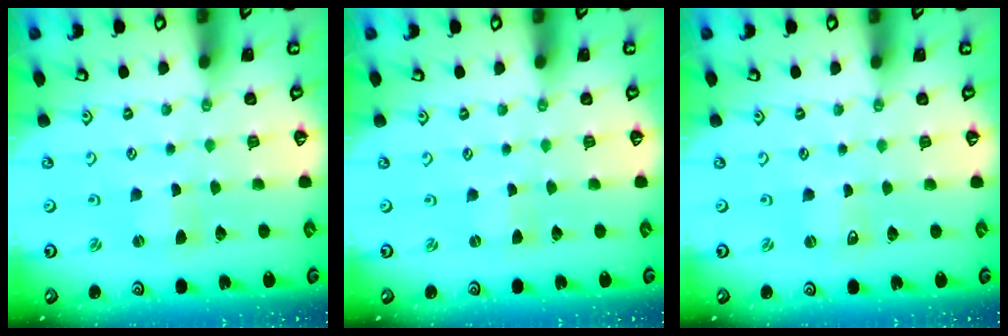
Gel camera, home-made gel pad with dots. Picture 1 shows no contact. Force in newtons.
{"total": 0.0}
{"total": 1.5, "press": 1.5, "slide": 0.1}